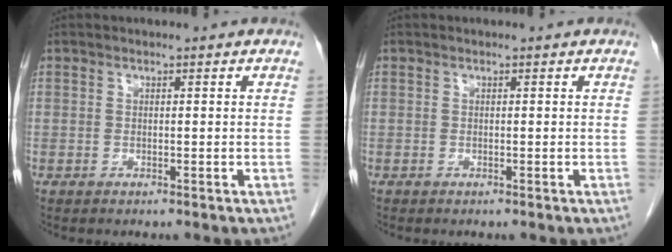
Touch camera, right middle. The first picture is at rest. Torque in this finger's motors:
{"motor_torque": [-0.68, -0.07, -0.25, -0.07]}